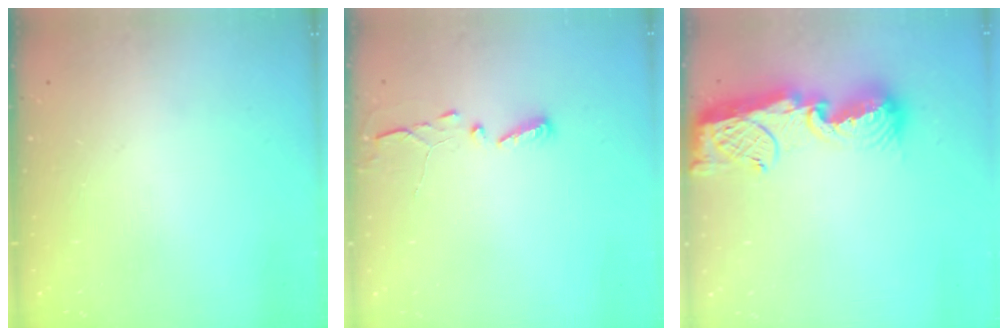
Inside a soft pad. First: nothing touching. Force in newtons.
{"total": 2.9, "press": 2.9, "slide": 0.4}
{"total": 15.7, "press": 15.6, "slide": 1.3}